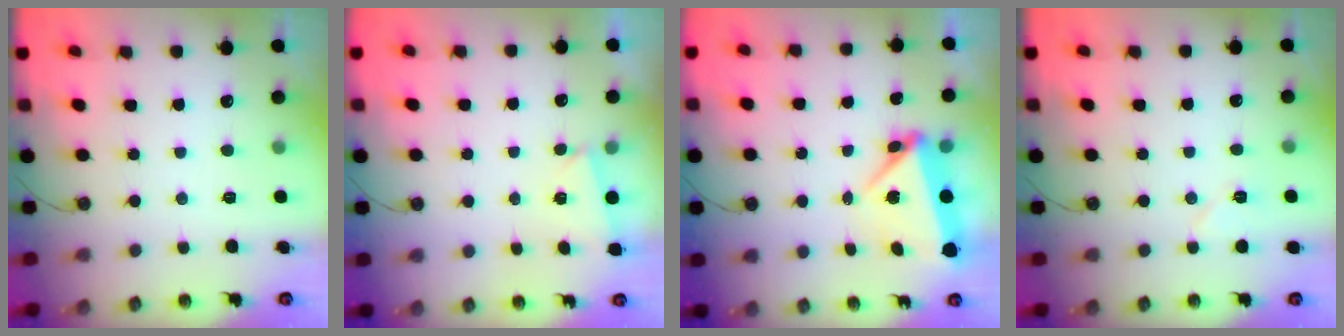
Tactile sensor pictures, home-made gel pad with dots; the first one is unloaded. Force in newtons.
{"total": 1.0, "press": 0.9, "slide": 0.4}
{"total": 11.3, "press": 7.2, "slide": 8.7}
{"total": 6.3, "press": 6.3, "slide": 0.7}